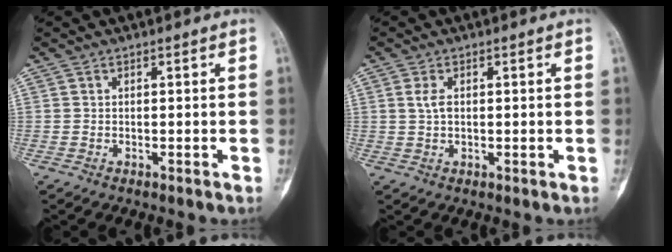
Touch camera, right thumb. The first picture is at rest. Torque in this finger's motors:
{"motor_torque": [-0.35, 0.32, -0.02, 0.15, 0.01]}